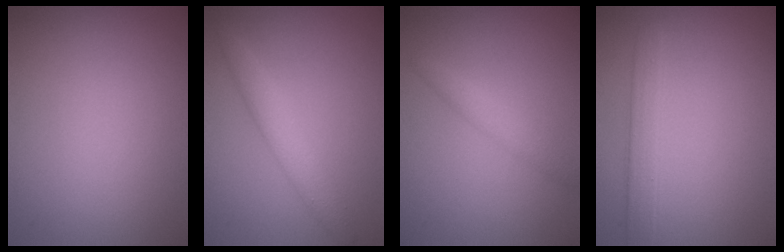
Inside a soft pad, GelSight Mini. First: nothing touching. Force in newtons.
{"total": 2.8, "press": 2.8, "slide": 0.1}
{"total": 1.8, "press": 1.8, "slide": 0.1}
{"total": 2.3, "press": 2.3, "slide": 0.2}